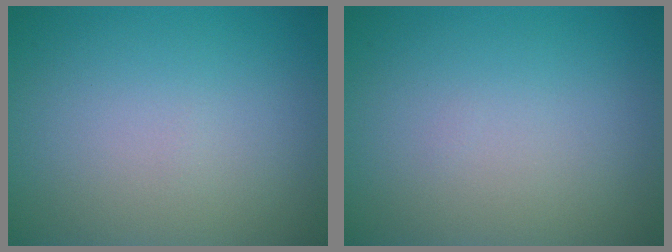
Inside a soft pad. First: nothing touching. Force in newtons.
{"total": 0.0}